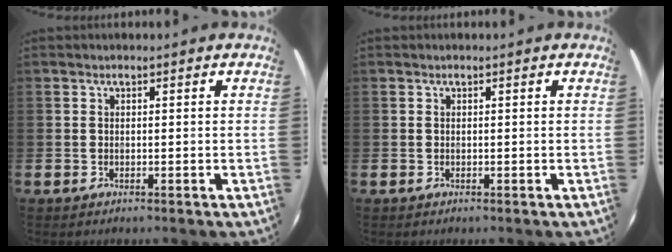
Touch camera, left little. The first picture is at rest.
{"total": 0.0}